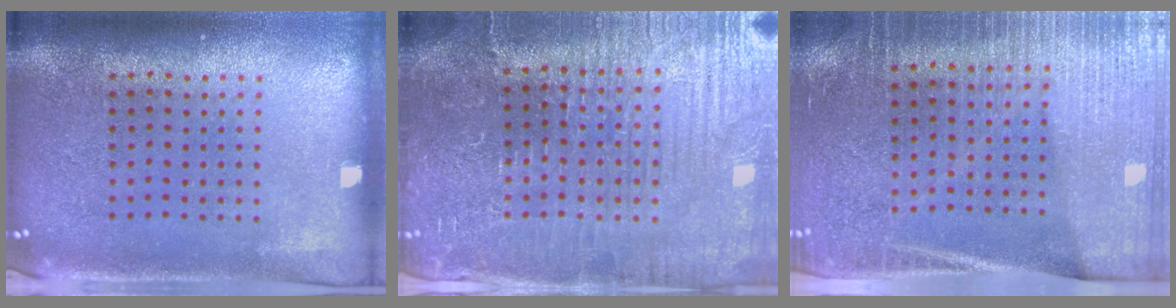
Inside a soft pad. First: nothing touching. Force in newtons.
{"total": 4.4, "press": 4.2, "slide": 1.3}
{"total": 3.4, "press": 3.0, "slide": 1.6}